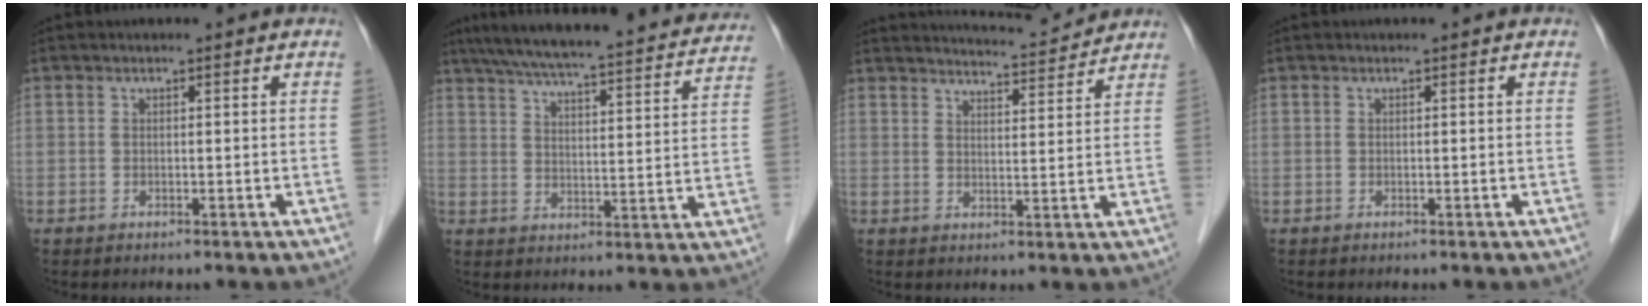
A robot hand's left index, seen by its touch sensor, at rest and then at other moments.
{"total": 29.5, "force": [26.4, 3.4, 12.7], "torque": [-0.206, -0.022, 0.331]}
{"total": 8.0, "force": [7.9, 0.1, 1.2], "torque": [-0.028, 0.003, 0.107]}
{"total": 0.0}